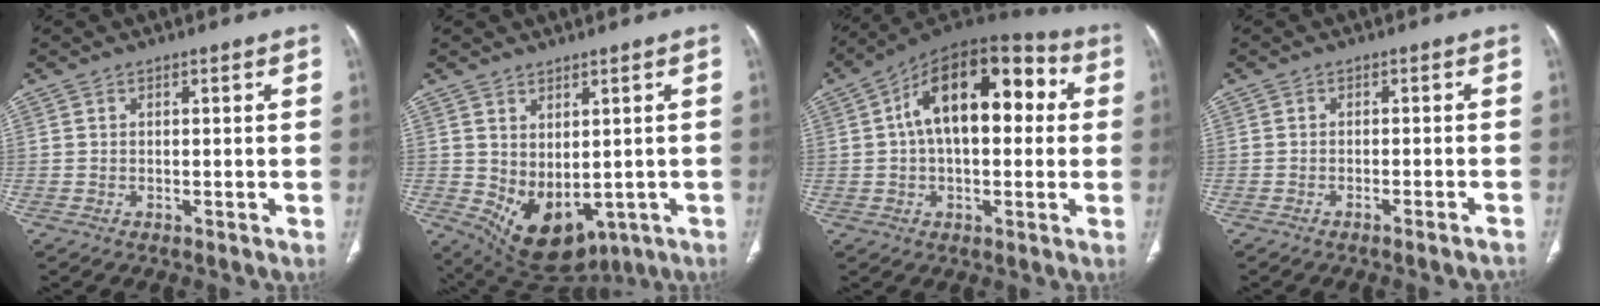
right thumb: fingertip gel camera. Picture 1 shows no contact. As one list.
[{"total": 11.3, "force": [-1.7, 7.1, 8.5], "torque": [-0.120, -0.008, 0.010]}, {"total": 18.8, "force": [3.3, 10.2, 15.4], "torque": [-0.213, 0.042, 0.040]}, {"total": 4.1, "force": [-3.5, 0.2, 2.1], "torque": [-0.030, 0.010, -0.040]}]